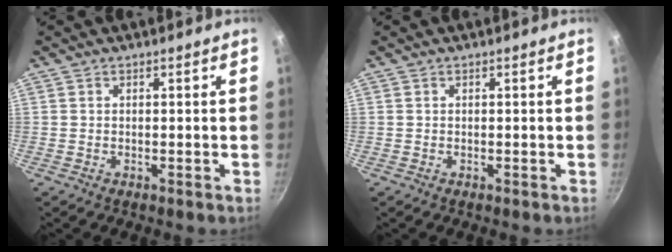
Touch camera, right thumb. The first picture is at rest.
{"total": 0.0}